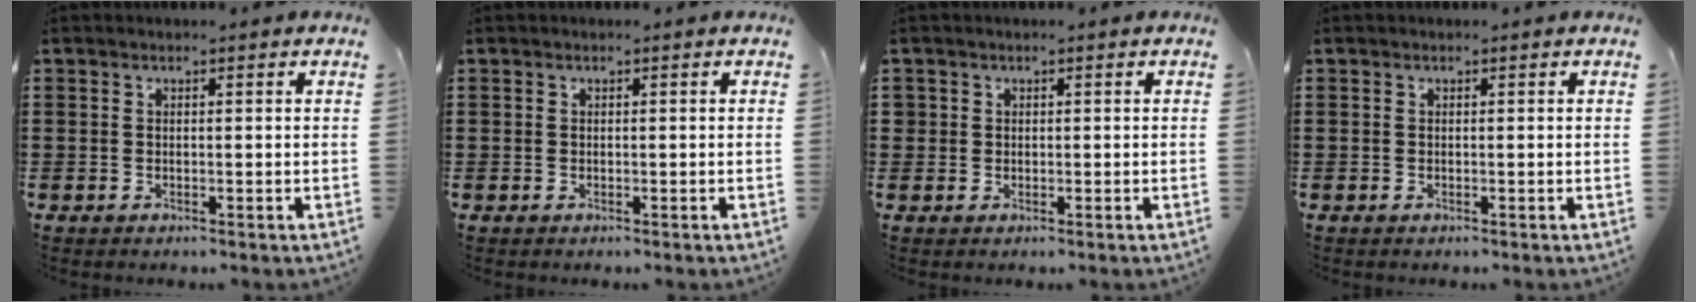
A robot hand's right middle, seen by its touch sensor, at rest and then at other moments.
{"total": 0.0}
{"total": 1.1, "force": [0.4, 1.1, 0.1], "torque": [-0.006, 0.004, 0.007]}
{"total": 0.0}